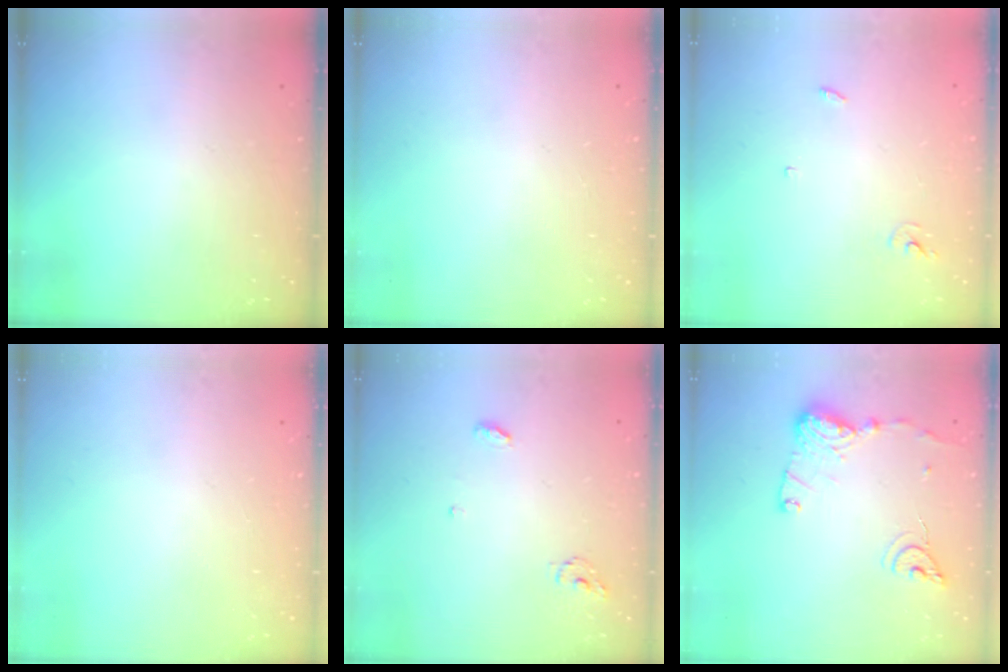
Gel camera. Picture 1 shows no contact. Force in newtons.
{"total": 0.0}
{"total": 2.4, "press": 2.4, "slide": 0.1}
{"total": 0.0}
{"total": 3.5, "press": 3.5, "slide": 0.3}
{"total": 12.7, "press": 12.6, "slide": 1.4}